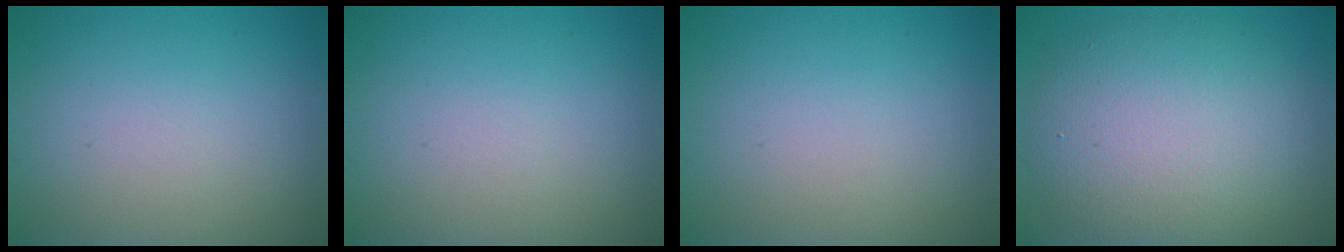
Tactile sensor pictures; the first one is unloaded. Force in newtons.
{"total": 0.0}
{"total": 0.0}
{"total": 9.0, "press": 9.0, "slide": 1.0}